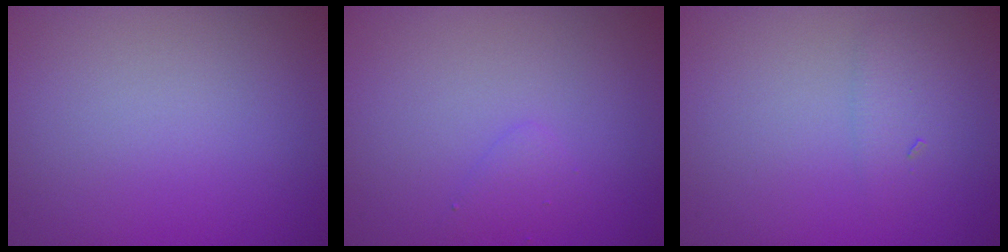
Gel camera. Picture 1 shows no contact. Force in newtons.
{"total": 1.0, "press": 1.0, "slide": 0.1}
{"total": 1.3, "press": 1.3, "slide": 0.1}